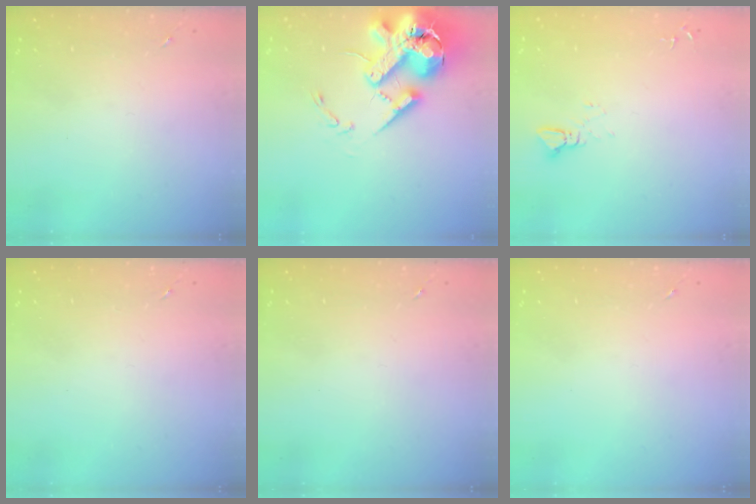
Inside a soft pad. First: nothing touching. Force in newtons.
{"total": 20.8, "press": 20.5, "slide": 3.5}
{"total": 2.4, "press": 2.4, "slide": 0.1}
{"total": 0.0}
{"total": 0.0}
{"total": 0.0}